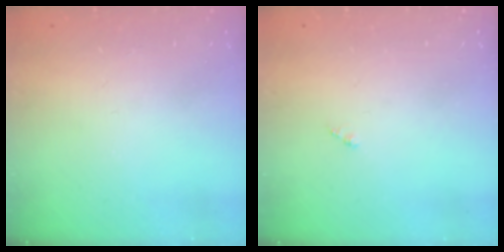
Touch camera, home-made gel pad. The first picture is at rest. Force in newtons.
{"total": 0.7, "press": 0.7, "slide": 0.1}